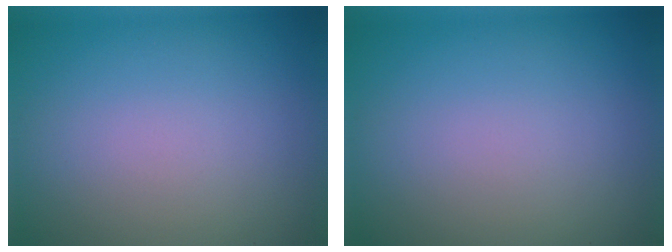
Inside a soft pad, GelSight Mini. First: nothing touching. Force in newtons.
{"total": 0.0}